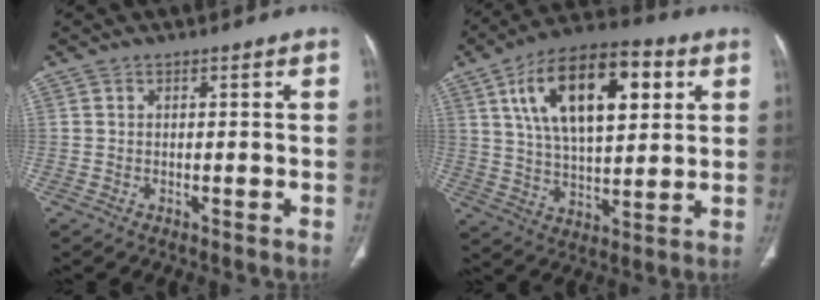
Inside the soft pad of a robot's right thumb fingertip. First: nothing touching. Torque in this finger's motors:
{"motor_torque": [-0.83, 2.05, 1.63, 1.14, 0.19]}